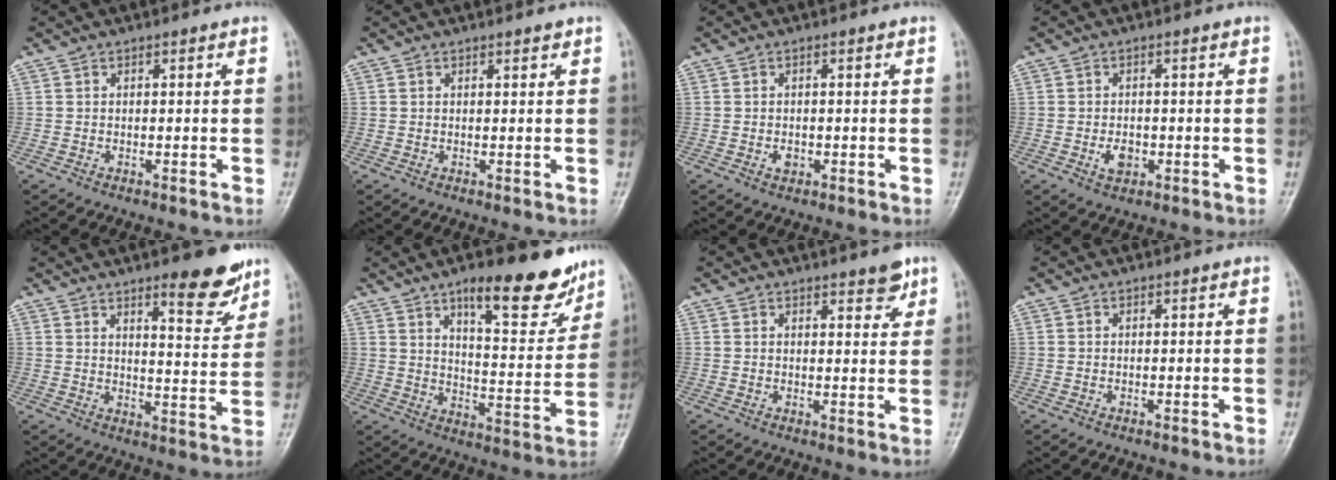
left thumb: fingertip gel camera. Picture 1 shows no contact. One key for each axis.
{"total": 1.1, "fx": 0.8, "fy": 0.4, "fz": 0.6, "tx": -0.004, "ty": -0.003, "tz": 0.009}
{"total": 1.7, "fx": -0.5, "fy": 1.3, "fz": 1.0, "tx": -0.008, "ty": 0.001, "tz": -0.007}
{"total": 3.3, "fx": -1.0, "fy": 2.3, "fz": 2.2, "tx": -0.029, "ty": 0.001, "tz": -0.014}
{"total": 10.4, "fx": 7.1, "fy": 2.6, "fz": 7.1, "tx": -0.070, "ty": -0.049, "tz": 0.102}
{"total": 16.9, "fx": 11.4, "fy": 5.4, "fz": 11.3, "tx": -0.109, "ty": -0.072, "tz": 0.171}
{"total": 4.0, "fx": 2.8, "fy": 1.6, "fz": 2.5, "tx": -0.013, "ty": -0.015, "tz": 0.035}
{"total": 0.0}